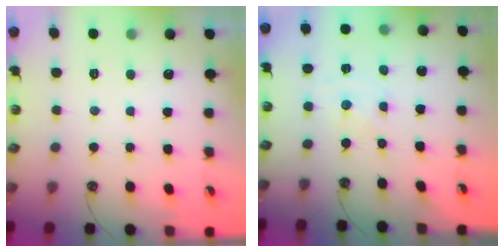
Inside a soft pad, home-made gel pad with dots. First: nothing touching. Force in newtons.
{"total": 0.0}